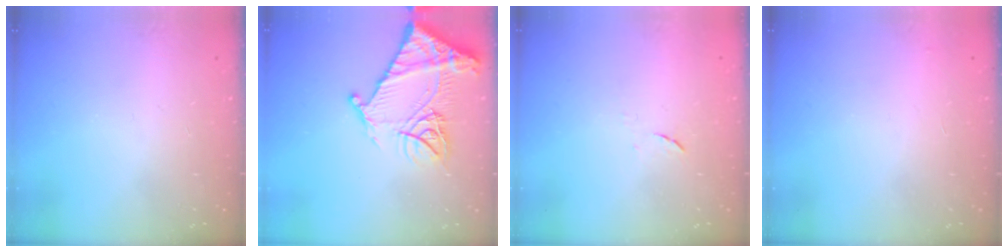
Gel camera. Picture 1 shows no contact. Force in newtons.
{"total": 16.9, "press": 16.8, "slide": 1.5}
{"total": 4.3, "press": 4.2, "slide": 0.6}
{"total": 2.9, "press": 2.9, "slide": 0.1}